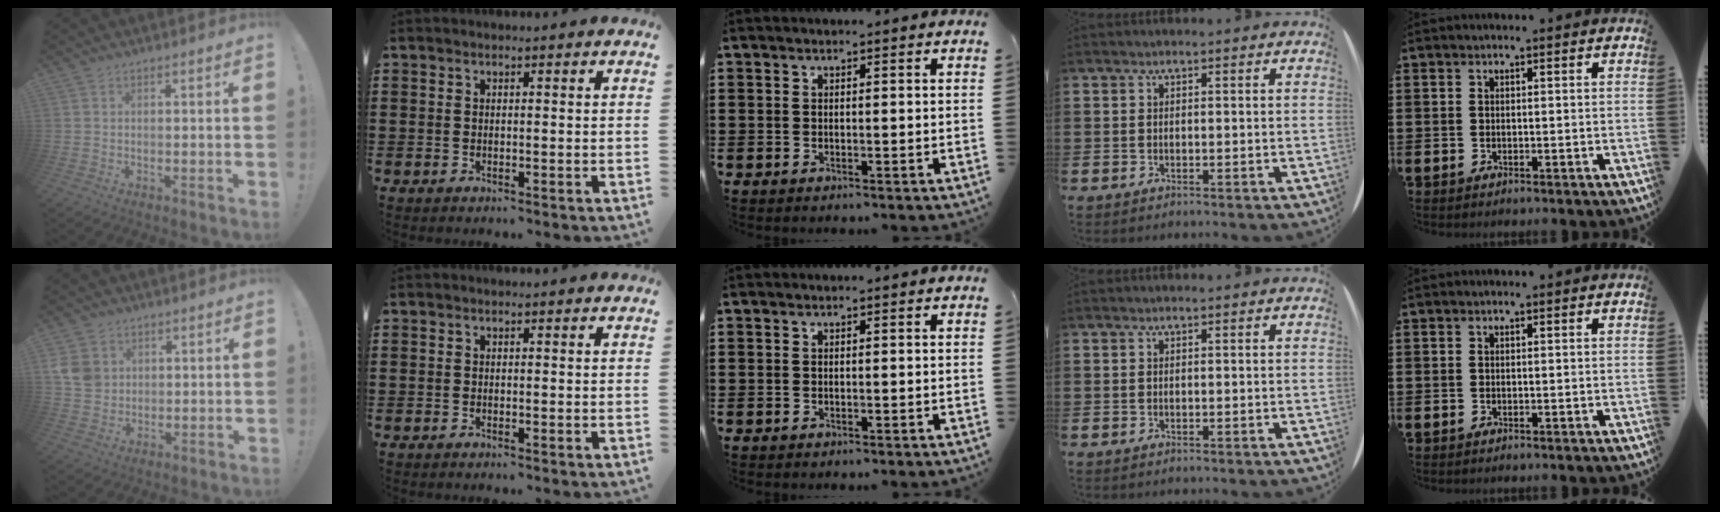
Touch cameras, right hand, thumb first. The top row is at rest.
{"thumb": {"total": 7.1, "force": [2.3, 6.2, 2.7], "torque": [-0.052, -0.010, 0.047]}}